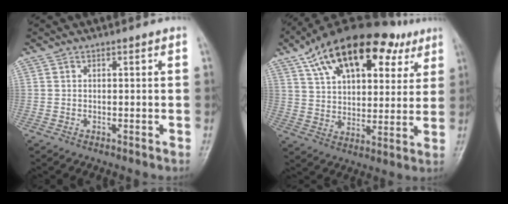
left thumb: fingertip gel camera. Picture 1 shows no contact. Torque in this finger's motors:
{"motor_torque": [1.41, 2.04, 1.51, -1.26, 0.38]}